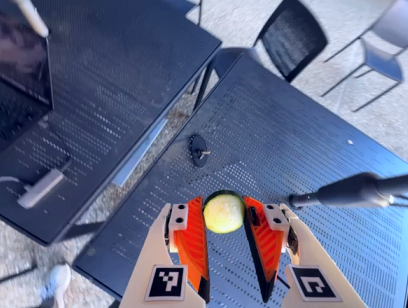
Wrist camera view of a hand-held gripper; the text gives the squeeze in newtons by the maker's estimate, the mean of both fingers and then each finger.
{"total": 9.6, "left": 9.9, "right": 9.3}